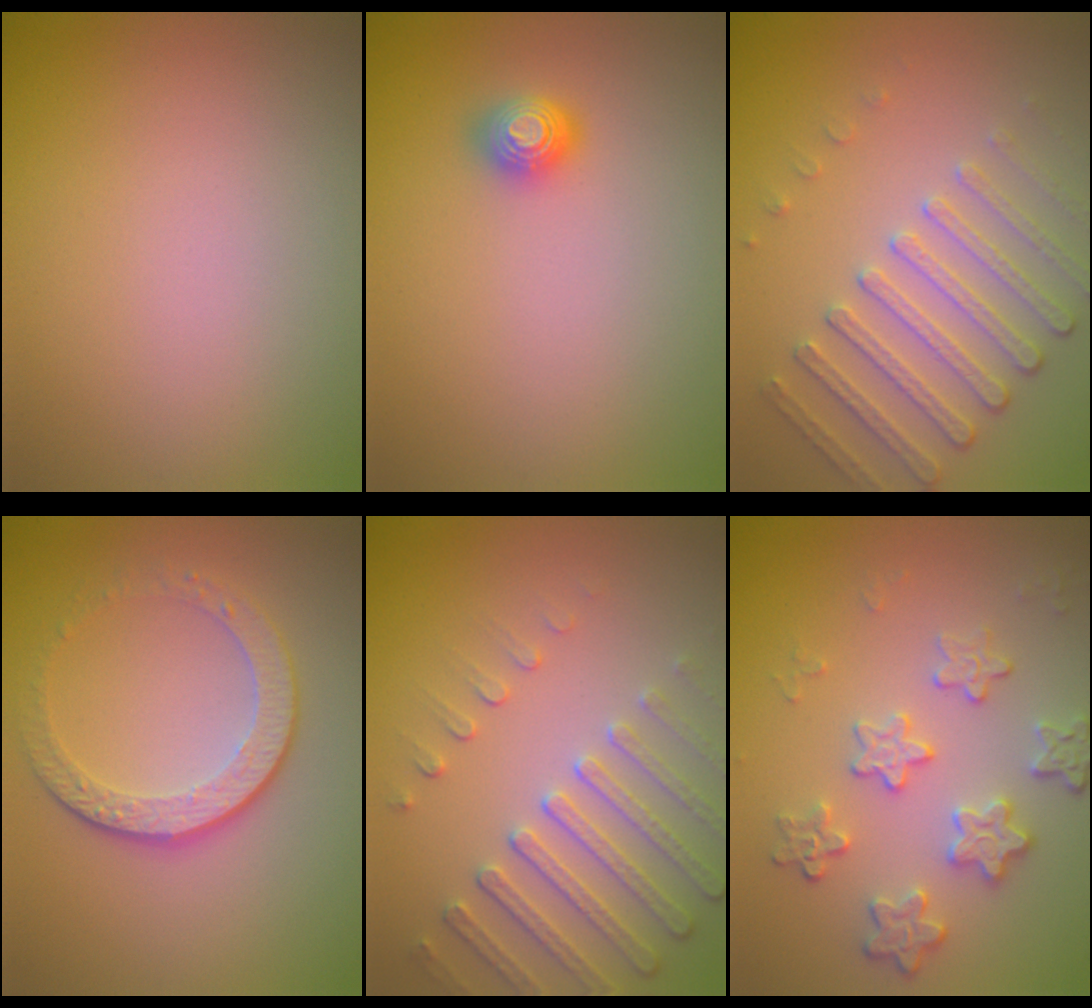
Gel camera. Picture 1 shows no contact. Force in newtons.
{"total": 1.4, "press": 1.4, "slide": 0.4}
{"total": 4.6, "press": 3.6, "slide": 2.8}
{"total": 4.1, "press": 3.0, "slide": 2.8}
{"total": 4.7, "press": 3.7, "slide": 2.9}
{"total": 3.9, "press": 3.2, "slide": 2.2}